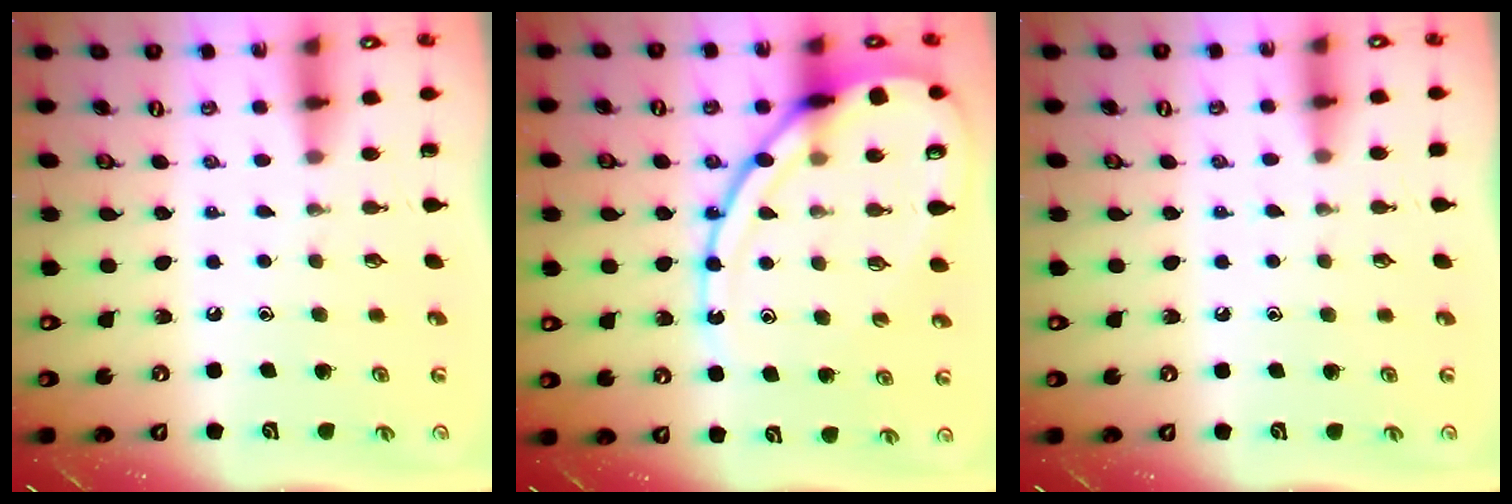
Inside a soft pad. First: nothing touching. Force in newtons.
{"total": 17.8, "press": 17.7, "slide": 1.6}
{"total": 3.0, "press": 3.0, "slide": 0.5}